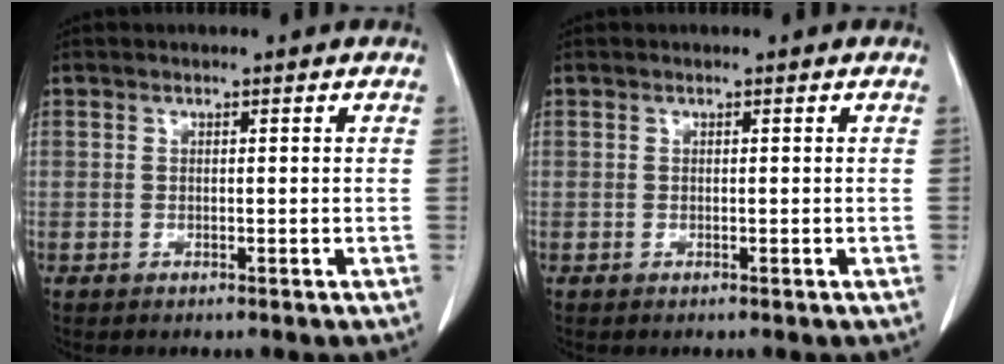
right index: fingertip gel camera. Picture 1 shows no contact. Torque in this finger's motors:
{"motor_torque": [0.00, 0.00, 0.00, 0.00]}